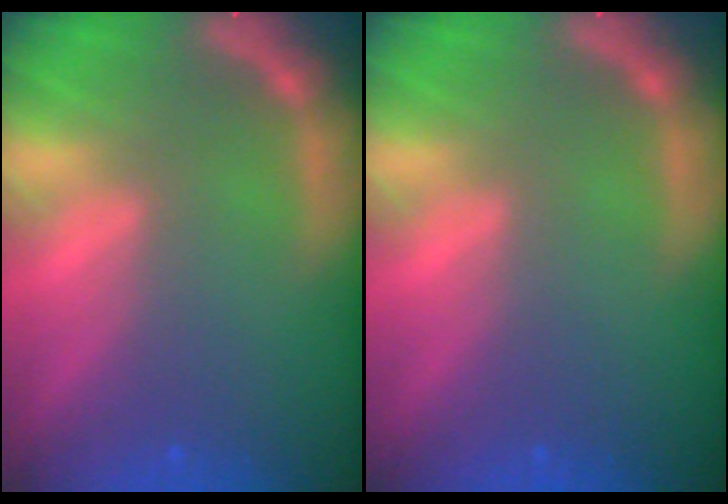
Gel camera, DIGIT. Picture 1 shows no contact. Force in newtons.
{"total": 0.0}